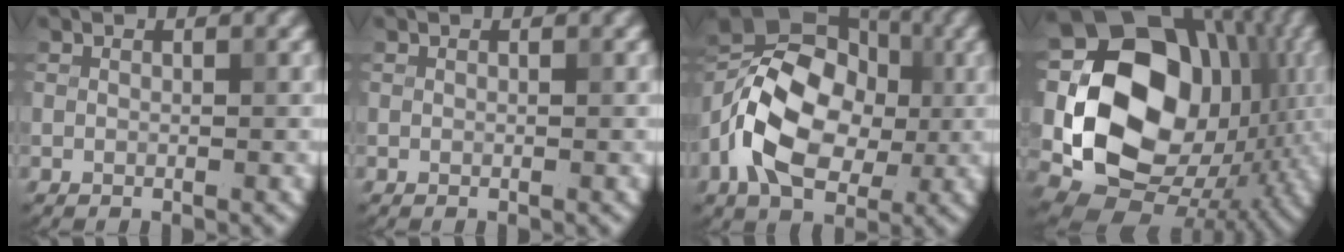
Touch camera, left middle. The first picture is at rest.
{"total": 0.0}
{"total": 11.3, "force": [-2.1, 7.9, 7.8], "torque": [-0.151, 0.009, -0.053]}
{"total": 15.9, "force": [0.1, 12.7, 9.5], "torque": [-0.155, -0.024, -0.004]}